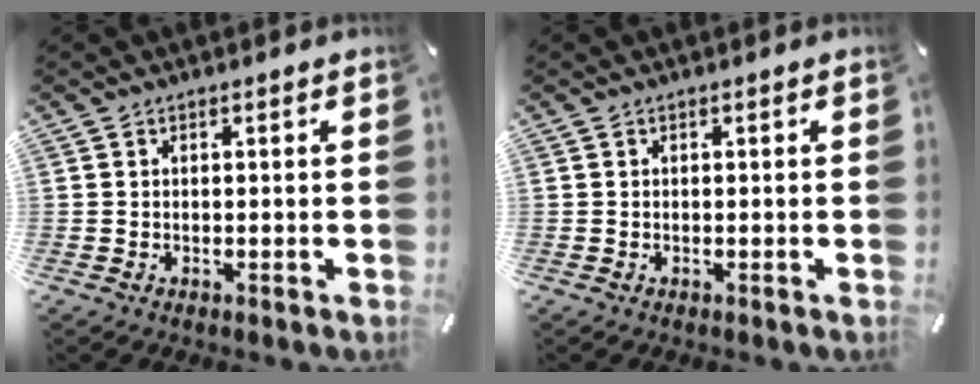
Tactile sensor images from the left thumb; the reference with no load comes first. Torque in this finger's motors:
{"motor_torque": [0.00, 0.00, -0.01, 0.06, 0.00]}